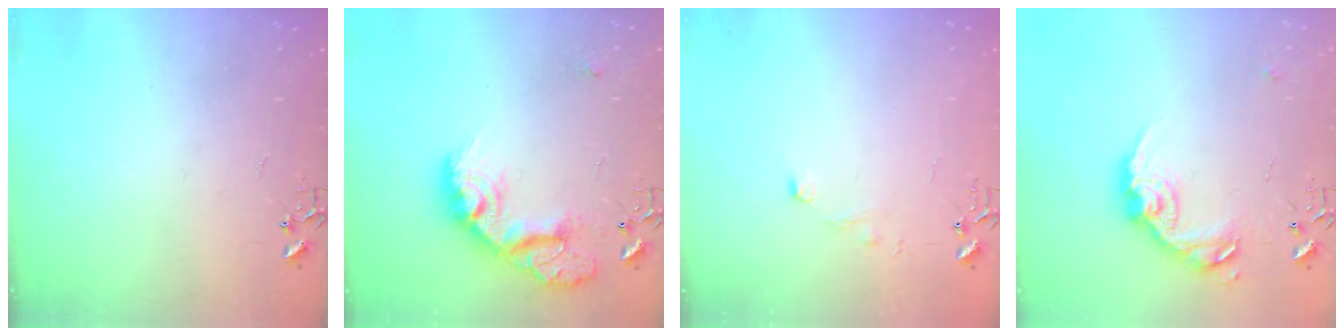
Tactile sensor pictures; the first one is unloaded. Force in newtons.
{"total": 20.8, "press": 20.8, "slide": 1.5}
{"total": 6.1, "press": 6.0, "slide": 0.6}
{"total": 15.4, "press": 15.4, "slide": 0.9}